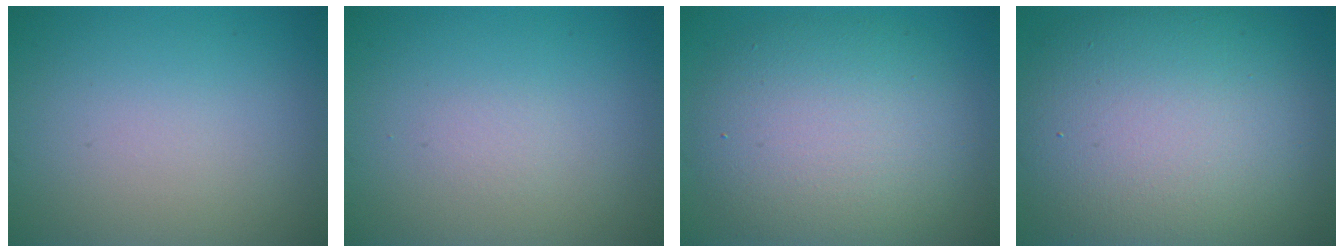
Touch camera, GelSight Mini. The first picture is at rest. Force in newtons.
{"total": 0.6, "press": 0.6, "slide": 0.1}
{"total": 8.4, "press": 8.4, "slide": 0.7}
{"total": 13.7, "press": 13.6, "slide": 1.5}